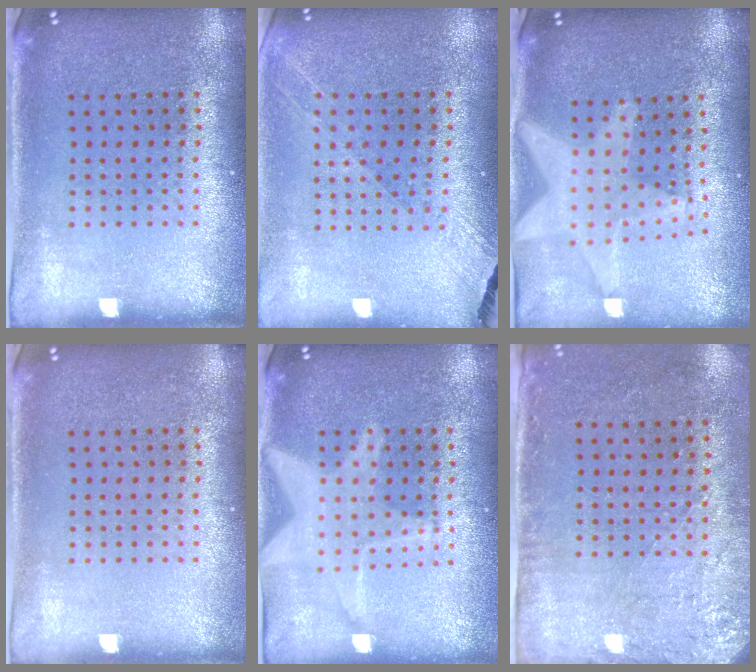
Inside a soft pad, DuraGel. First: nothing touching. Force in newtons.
{"total": 1.3, "press": 1.2, "slide": 0.5}
{"total": 2.1, "press": 1.7, "slide": 1.2}
{"total": 0.0}
{"total": 1.9, "press": 1.9, "slide": 0.2}
{"total": 2.8, "press": 2.3, "slide": 1.6}